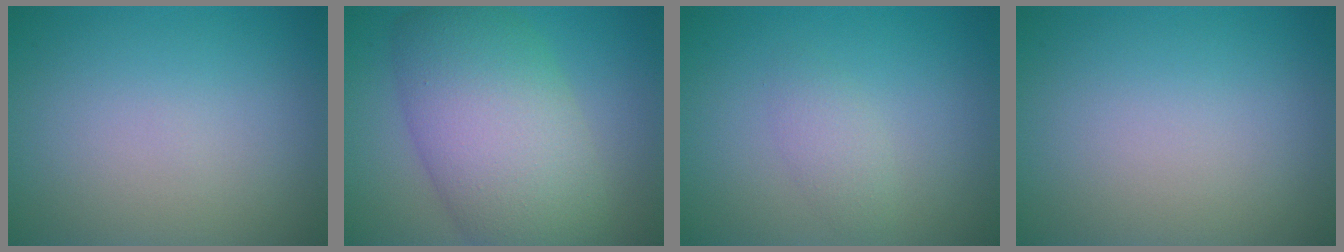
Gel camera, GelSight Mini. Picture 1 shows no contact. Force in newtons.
{"total": 10.2, "press": 10.2, "slide": 0.3}
{"total": 1.5, "press": 1.5, "slide": 0.0}
{"total": 0.0}